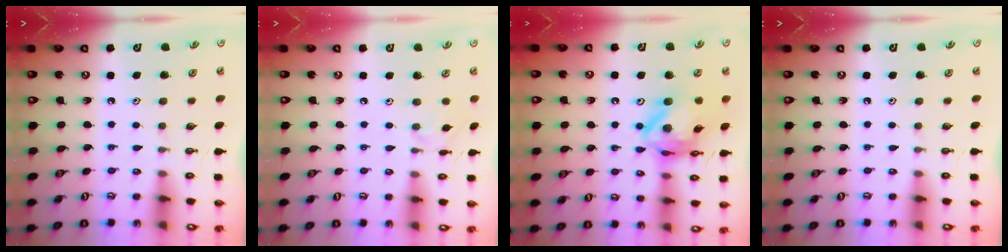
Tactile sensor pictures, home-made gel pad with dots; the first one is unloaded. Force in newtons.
{"total": 2.8, "press": 2.7, "slide": 0.6}
{"total": 14.0, "press": 14.0, "slide": 1.5}
{"total": 0.0}